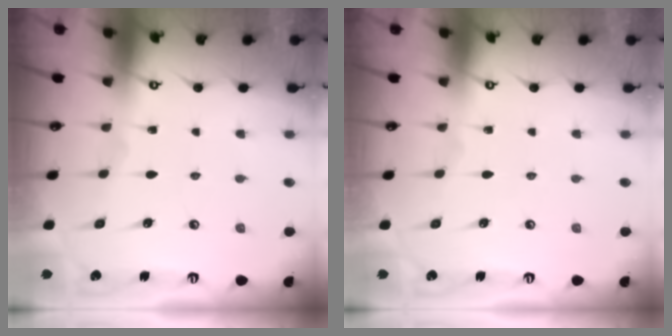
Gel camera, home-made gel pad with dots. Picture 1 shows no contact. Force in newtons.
{"total": 0.0}